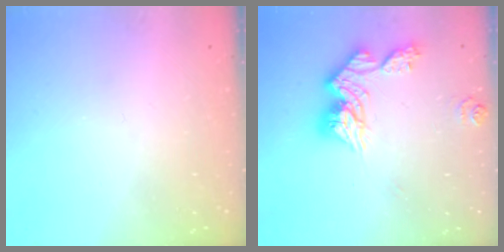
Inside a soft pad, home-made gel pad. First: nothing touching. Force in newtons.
{"total": 13.4, "press": 13.3, "slide": 1.2}